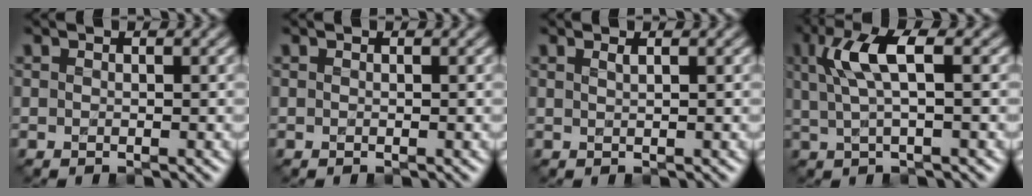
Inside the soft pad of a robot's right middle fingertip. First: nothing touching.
{"total": 0.0}
{"total": 0.7, "force": [0.5, 0.2, 0.4], "torque": [-0.005, -0.003, 0.004]}
{"total": 4.6, "force": [1.3, 1.1, 4.3], "torque": [-0.089, 0.000, 0.027]}